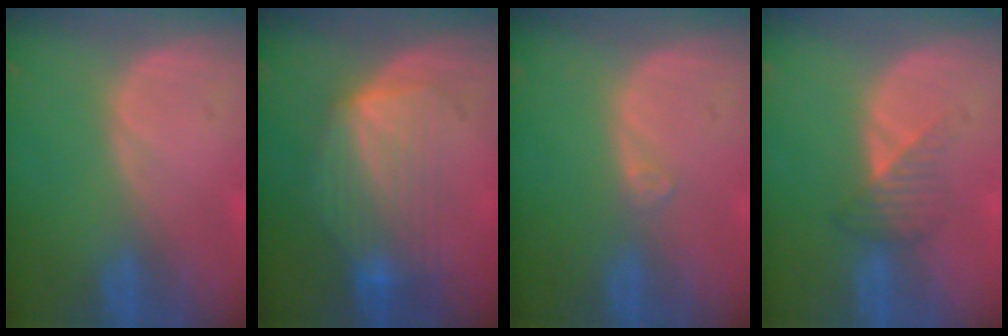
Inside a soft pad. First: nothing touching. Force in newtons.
{"total": 7.3, "press": 7.2, "slide": 1.3}
{"total": 0.9, "press": 0.8, "slide": 0.2}
{"total": 3.2, "press": 3.0, "slide": 1.1}